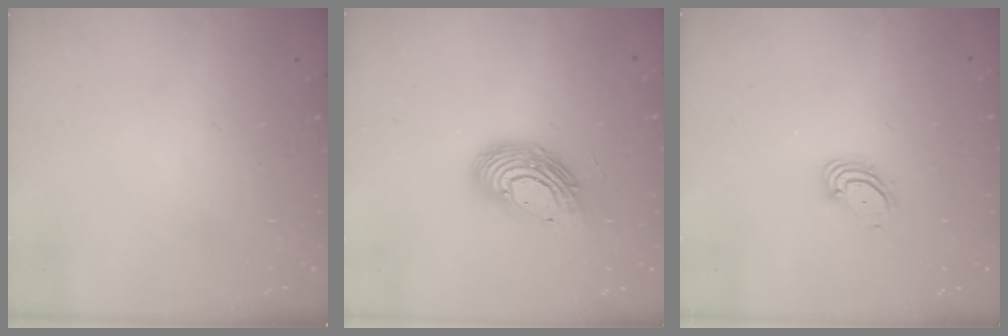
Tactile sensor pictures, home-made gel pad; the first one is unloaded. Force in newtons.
{"total": 13.9, "press": 13.8, "slide": 1.1}
{"total": 4.3, "press": 4.3, "slide": 0.4}